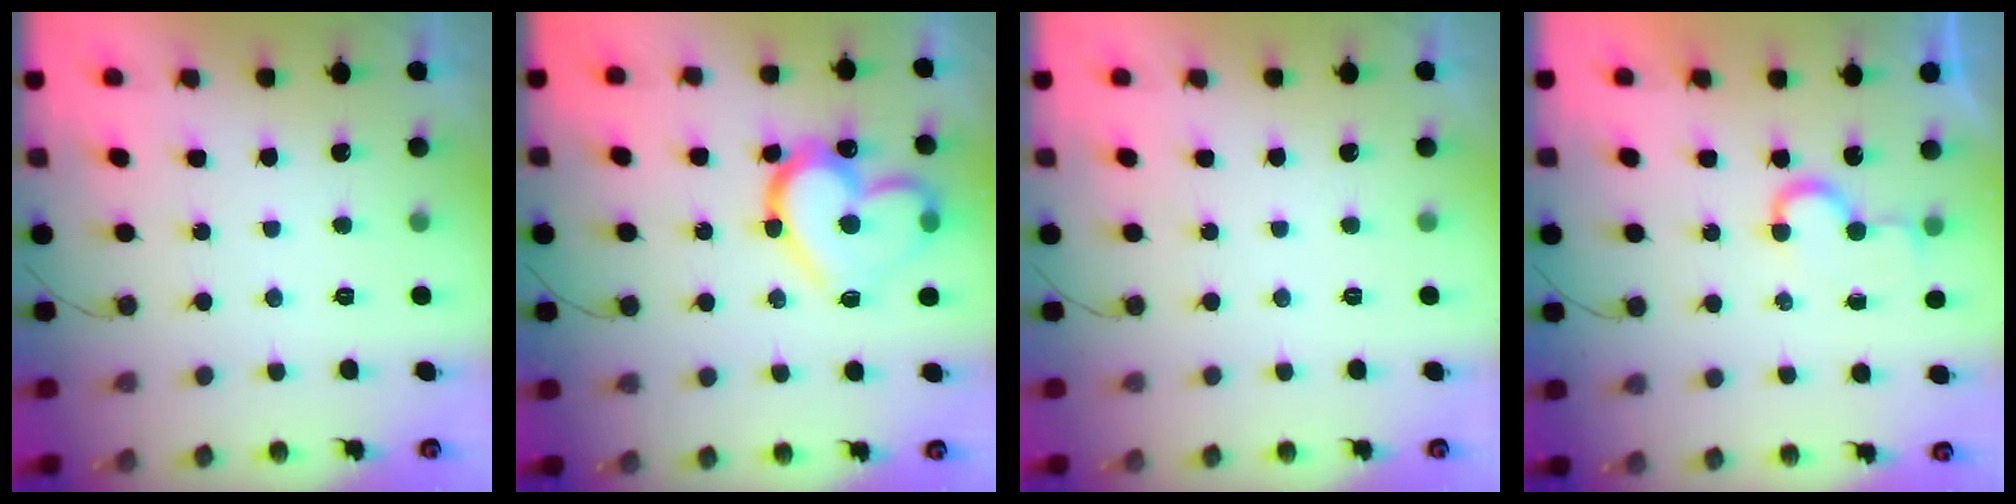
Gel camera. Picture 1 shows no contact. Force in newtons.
{"total": 19.7, "press": 19.6, "slide": 1.8}
{"total": 0.0}
{"total": 4.3, "press": 4.3, "slide": 0.3}